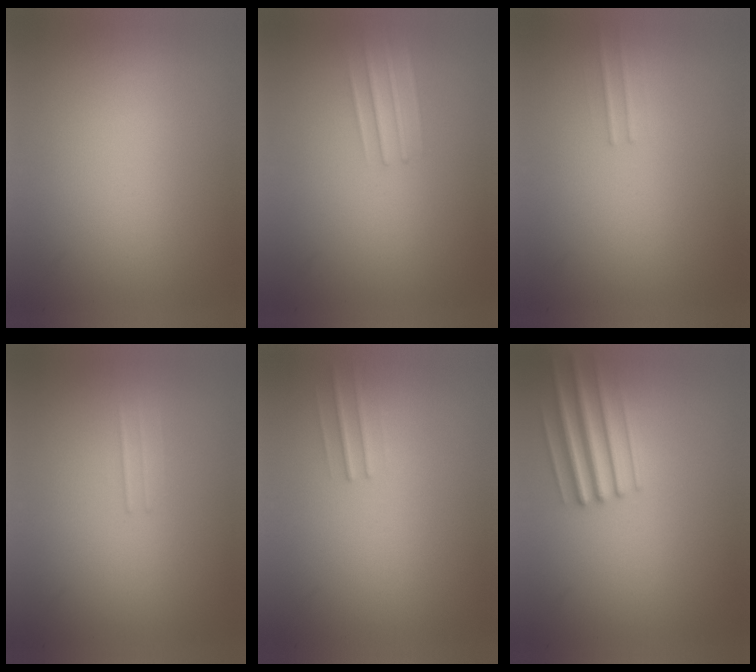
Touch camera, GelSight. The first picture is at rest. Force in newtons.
{"total": 1.9}
{"total": 1.1}
{"total": 1.1}
{"total": 1.0}
{"total": 3.0}